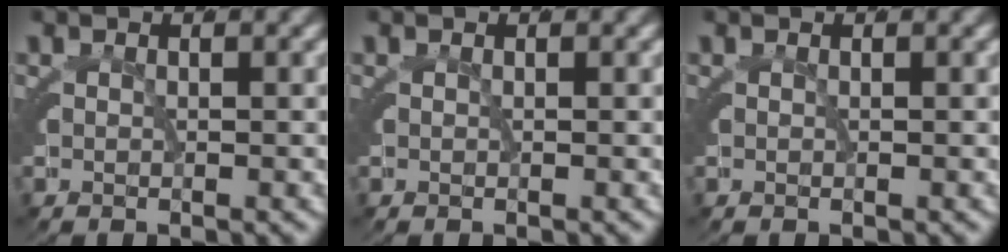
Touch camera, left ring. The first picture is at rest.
{"total": 0.0}
{"total": 0.0}